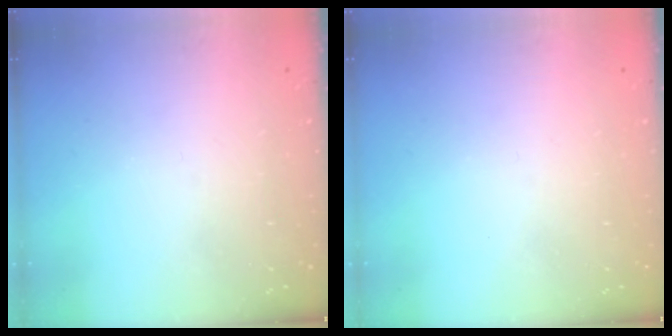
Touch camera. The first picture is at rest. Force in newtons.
{"total": 0.0}